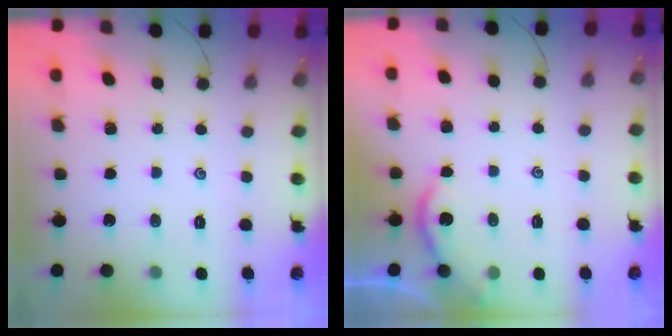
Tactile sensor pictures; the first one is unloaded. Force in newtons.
{"total": 2.7, "press": 2.7, "slide": 0.2}